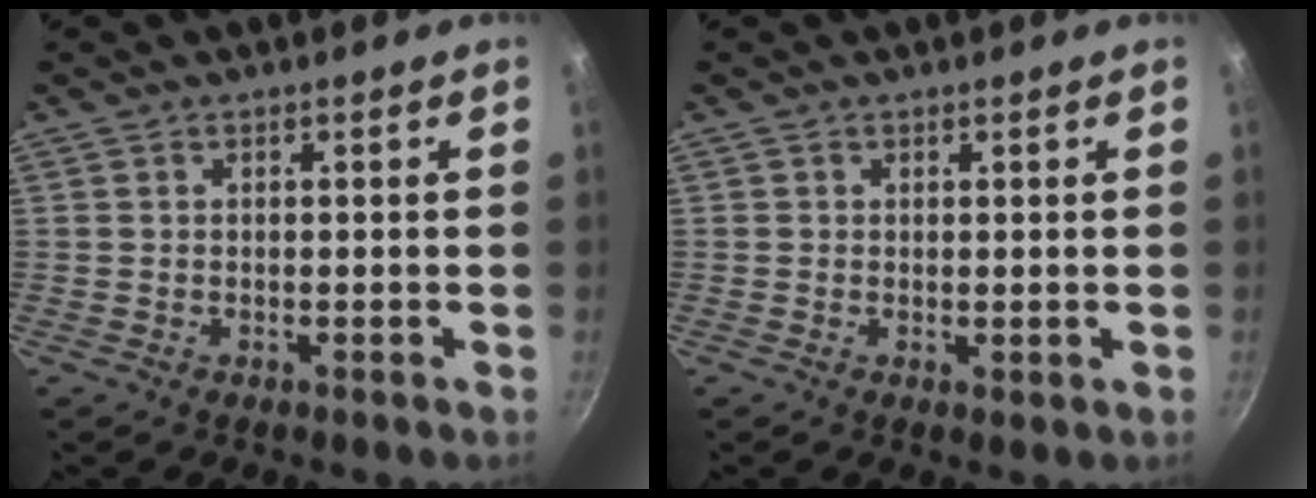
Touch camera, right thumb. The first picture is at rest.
{"total": 0.8, "force": [0.4, 0.5, 0.5], "torque": [-0.006, -0.009, 0.002]}